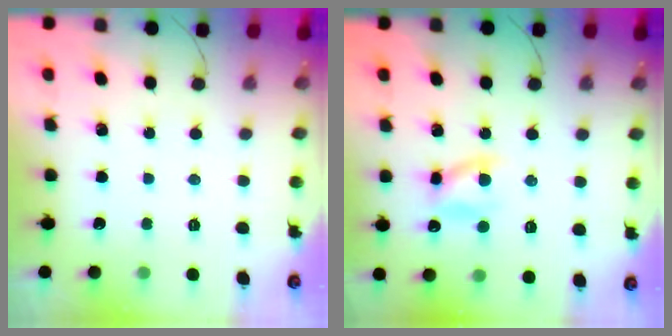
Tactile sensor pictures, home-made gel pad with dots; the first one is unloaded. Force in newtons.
{"total": 7.2, "press": 7.0, "slide": 1.7}